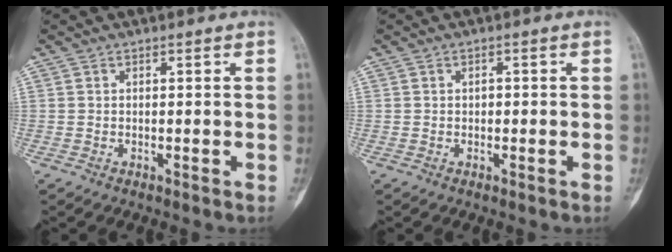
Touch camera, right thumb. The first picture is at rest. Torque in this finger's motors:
{"motor_torque": [-0.10, -0.07, 0.28, 0.15, -0.09]}